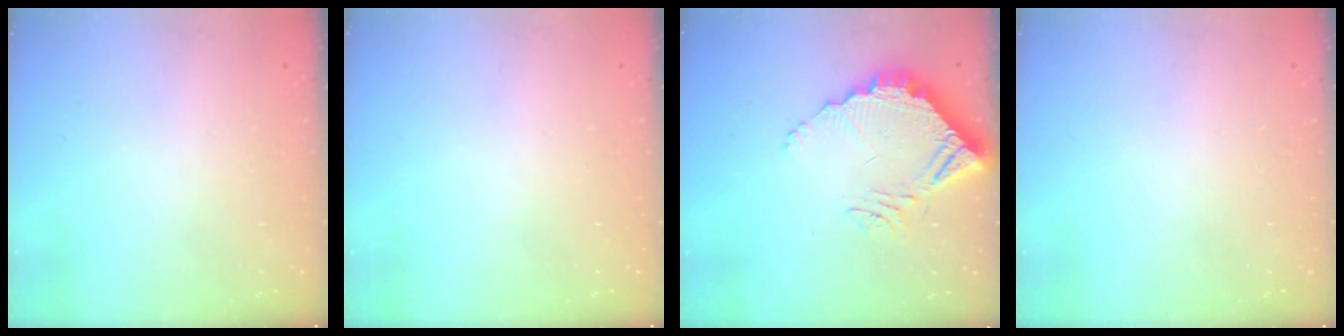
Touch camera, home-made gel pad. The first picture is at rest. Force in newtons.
{"total": 0.0}
{"total": 11.8, "press": 11.8, "slide": 0.9}
{"total": 0.0}